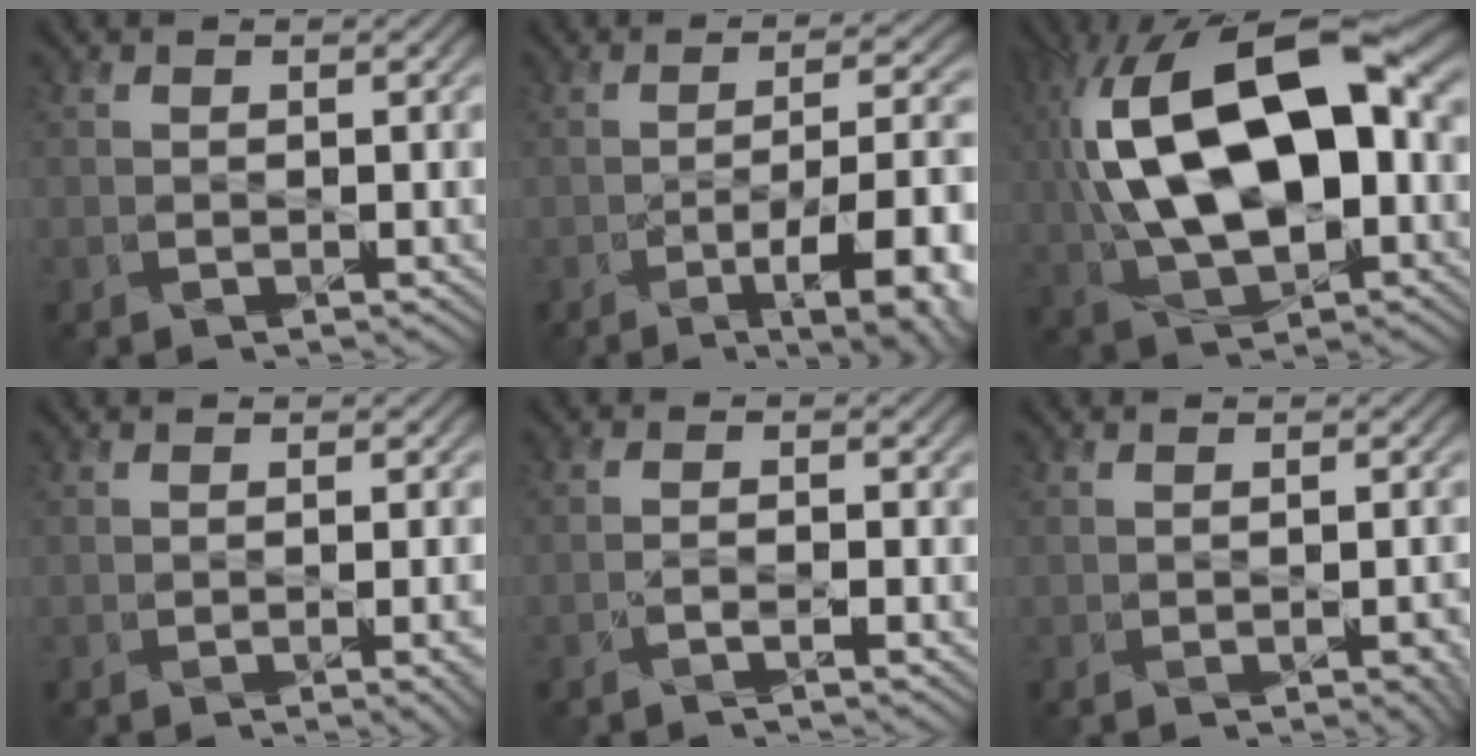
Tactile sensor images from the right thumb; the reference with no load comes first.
{"total": 11.6, "force": [-5.2, 3.6, 9.8], "torque": [-0.134, 0.006, -0.064]}
{"total": 18.1, "force": [2.5, 9.1, 15.4], "torque": [-0.311, 0.017, 0.038]}
{"total": 3.9, "force": [-1.0, 1.4, 3.5], "torque": [-0.032, -0.006, -0.002]}
{"total": 1.7, "force": [-1.4, 0.2, 1.1], "torque": [-0.018, 0.004, -0.036]}
{"total": 2.9, "force": [-1.1, 1.1, 2.5], "torque": [-0.021, -0.003, -0.002]}